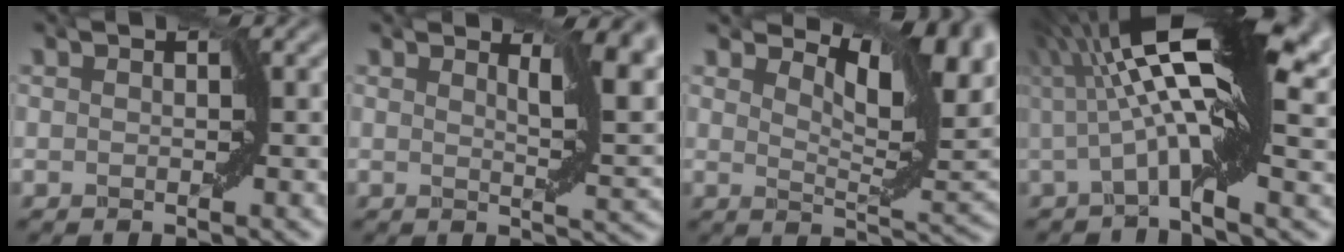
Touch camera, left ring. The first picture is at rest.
{"total": 5.9, "force": [2.3, 1.7, 5.1], "torque": [-0.073, -0.001, 0.031]}
{"total": 8.4, "force": [4.0, 3.2, 6.7], "torque": [-0.114, 0.003, 0.072]}
{"total": 13.7, "force": [4.0, 3.2, 12.7], "torque": [-0.225, 0.013, 0.065]}